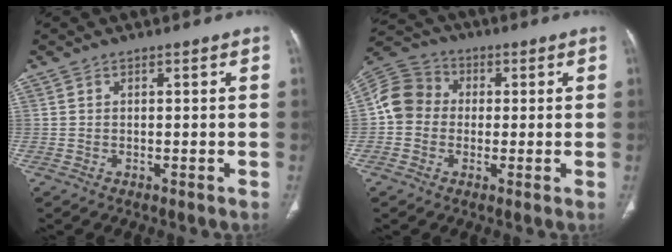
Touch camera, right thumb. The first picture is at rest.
{"total": 9.0, "force": [-0.1, 8.0, 4.0], "torque": [-0.067, 0.029, -0.017]}